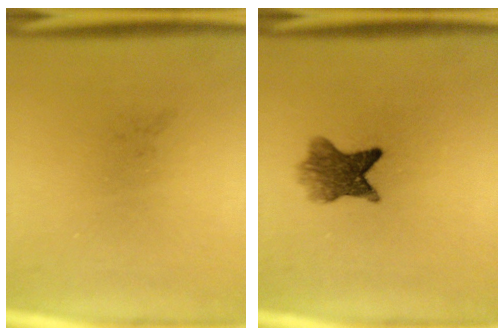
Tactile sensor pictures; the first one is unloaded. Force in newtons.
{"total": 6.0}